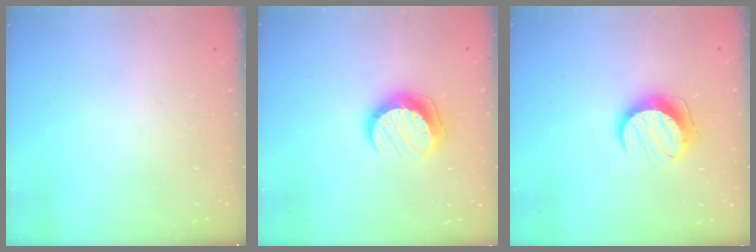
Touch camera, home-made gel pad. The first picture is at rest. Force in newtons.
{"total": 10.1, "press": 10.1, "slide": 1.0}
{"total": 10.4, "press": 10.4, "slide": 0.2}